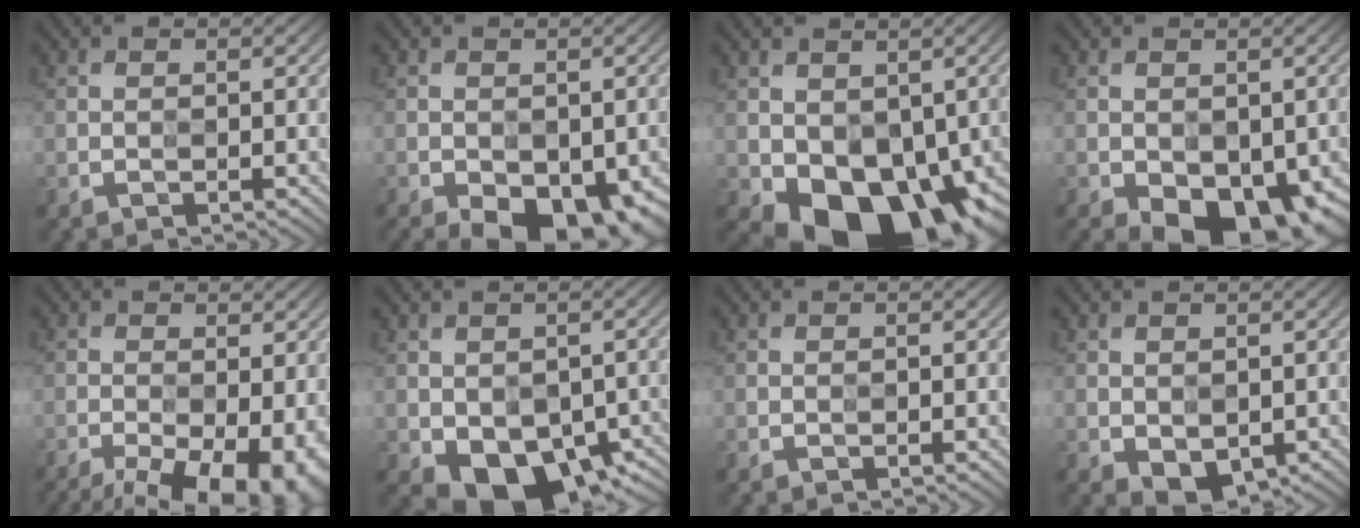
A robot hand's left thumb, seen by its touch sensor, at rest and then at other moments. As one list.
[{"total": 7.8, "force": [-4.8, 3.5, 5.0], "torque": [-0.082, -0.017, -0.070]}, {"total": 10.9, "force": [-2.8, 7.4, 7.5], "torque": [-0.125, -0.028, -0.036]}, {"total": 8.2, "force": [-4.5, 4.2, 5.5], "torque": [-0.085, -0.017, -0.067]}, {"total": 15.0, "force": [-9.2, 6.3, 10.0], "torque": [-0.168, -0.035, -0.117]}, {"total": 7.4, "force": [-3.4, 4.8, 4.5], "torque": [-0.077, -0.020, -0.043]}, {"total": 0.0}, {"total": 2.4, "force": [-0.8, 1.7, 1.4], "torque": [-0.028, -0.003, -0.012]}]